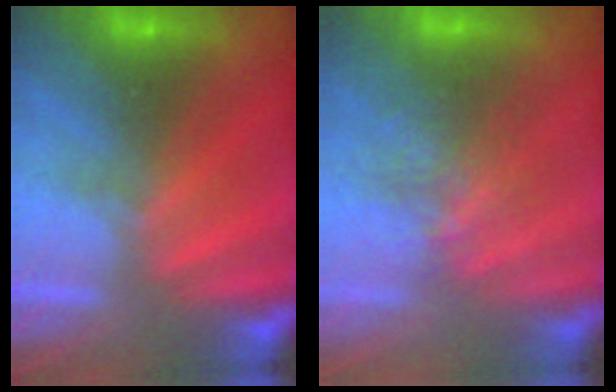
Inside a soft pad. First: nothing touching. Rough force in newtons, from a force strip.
{"total": 3.2}